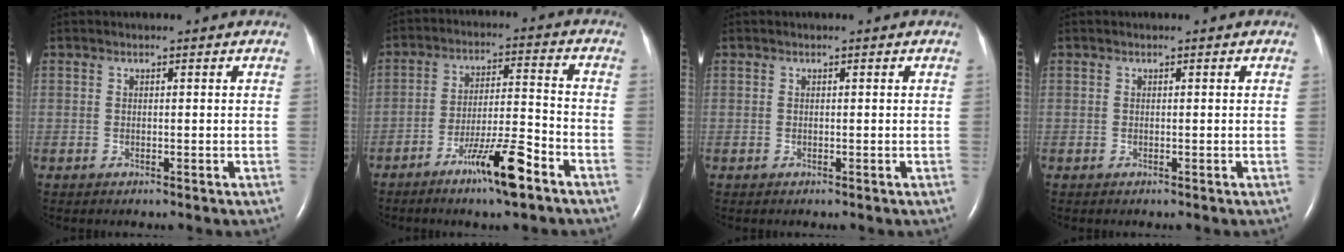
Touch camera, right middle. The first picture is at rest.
{"total": 9.6, "force": [-6.1, 0.4, 7.4], "torque": [-0.131, -0.006, -0.106]}
{"total": 0.0}
{"total": 0.0}